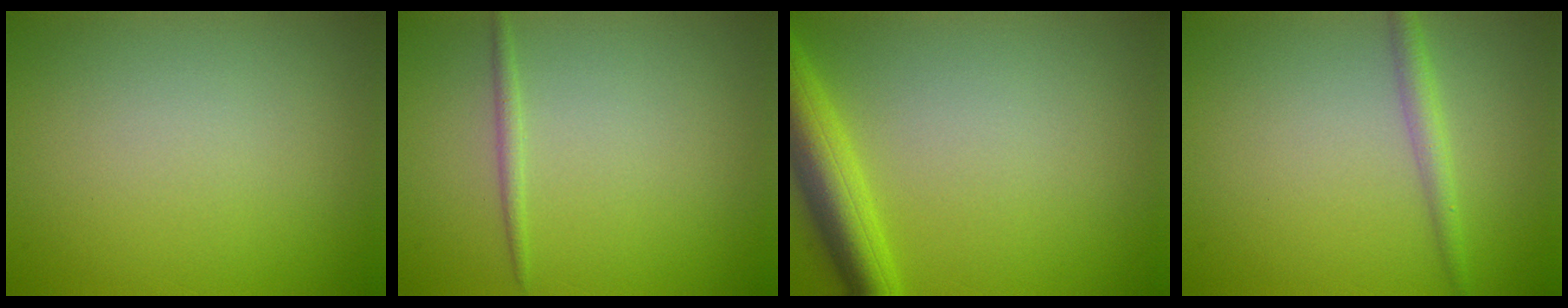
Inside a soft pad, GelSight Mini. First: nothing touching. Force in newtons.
{"total": 1.0, "press": 1.0, "slide": 0.0}
{"total": 5.1, "press": 5.1, "slide": 0.3}
{"total": 1.9, "press": 1.9, "slide": 0.0}